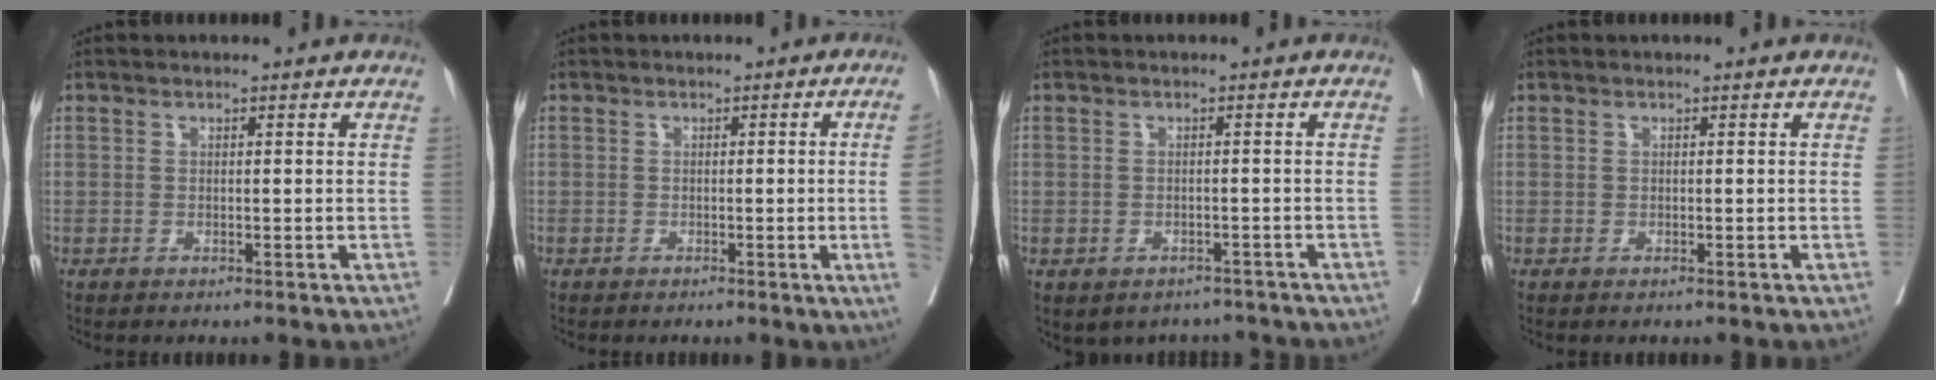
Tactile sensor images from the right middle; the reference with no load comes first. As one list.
[{"total": 4.8, "force": [-0.6, -2.0, 4.4], "torque": [-0.051, -0.011, -0.006]}, {"total": 5.8, "force": [-4.8, 3.2, 0.6], "torque": [0.004, 0.019, -0.056]}, {"total": 0.0}]